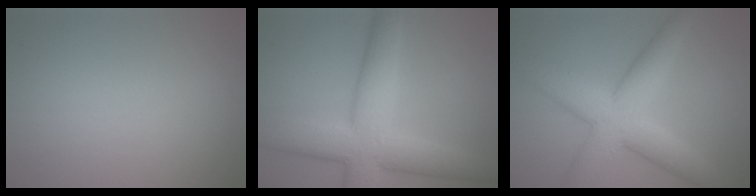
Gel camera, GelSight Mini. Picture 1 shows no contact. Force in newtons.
{"total": 9.0, "press": 8.9, "slide": 0.7}
{"total": 7.5, "press": 7.5, "slide": 0.3}